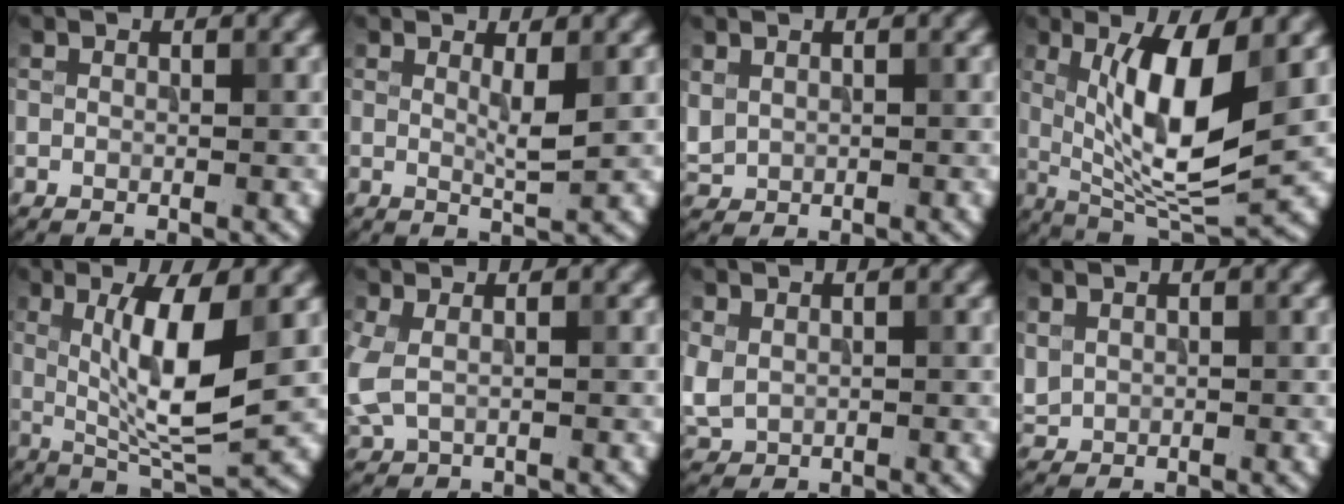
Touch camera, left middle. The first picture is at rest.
{"total": 1.7, "force": [0.6, 0.2, 1.6], "torque": [-0.029, -0.007, 0.010]}
{"total": 1.3, "force": [0.5, 1.1, 0.5], "torque": [-0.012, 0.000, 0.016]}
{"total": 9.2, "force": [1.6, 2.6, 8.6], "torque": [-0.143, -0.014, 0.035]}
{"total": 7.6, "force": [1.0, 1.8, 7.3], "torque": [-0.126, -0.011, 0.023]}
{"total": 2.1, "force": [0.2, 1.2, 1.7], "torque": [-0.049, 0.000, 0.004]}
{"total": 2.3, "force": [0.3, 1.8, 1.3], "torque": [-0.040, -0.004, 0.011]}
{"total": 1.1, "force": [0.6, 0.9, 0.3], "torque": [-0.006, 0.001, 0.017]}